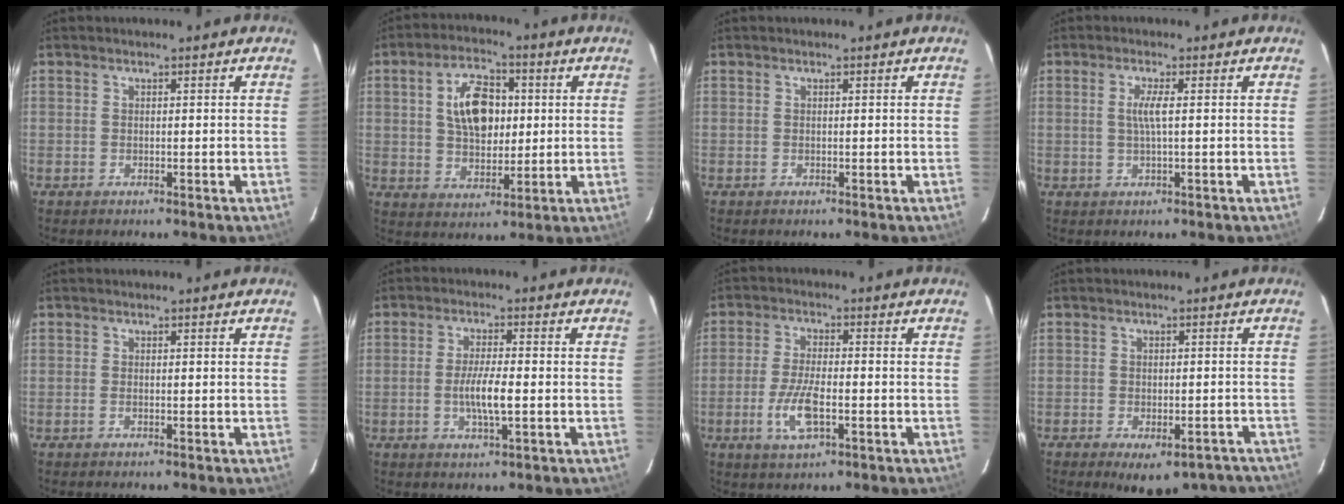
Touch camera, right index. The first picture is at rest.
{"total": 10.8, "force": [2.0, 6.4, 8.4], "torque": [-0.146, 0.019, 0.042]}
{"total": 0.0}
{"total": 2.7, "force": [0.2, -0.3, 2.7], "torque": [-0.054, -0.001, 0.004]}
{"total": 0.8, "force": [-0.2, 0.0, 0.8], "torque": [-0.015, 0.000, -0.006]}
{"total": 5.7, "force": [-1.1, 0.7, 5.5], "torque": [-0.104, -0.004, -0.020]}
{"total": 7.9, "force": [-2.6, 2.7, 7.0], "torque": [-0.150, -0.007, -0.049]}
{"total": 12.6, "force": [-9.6, 5.8, 5.8], "torque": [-0.099, 0.005, -0.108]}